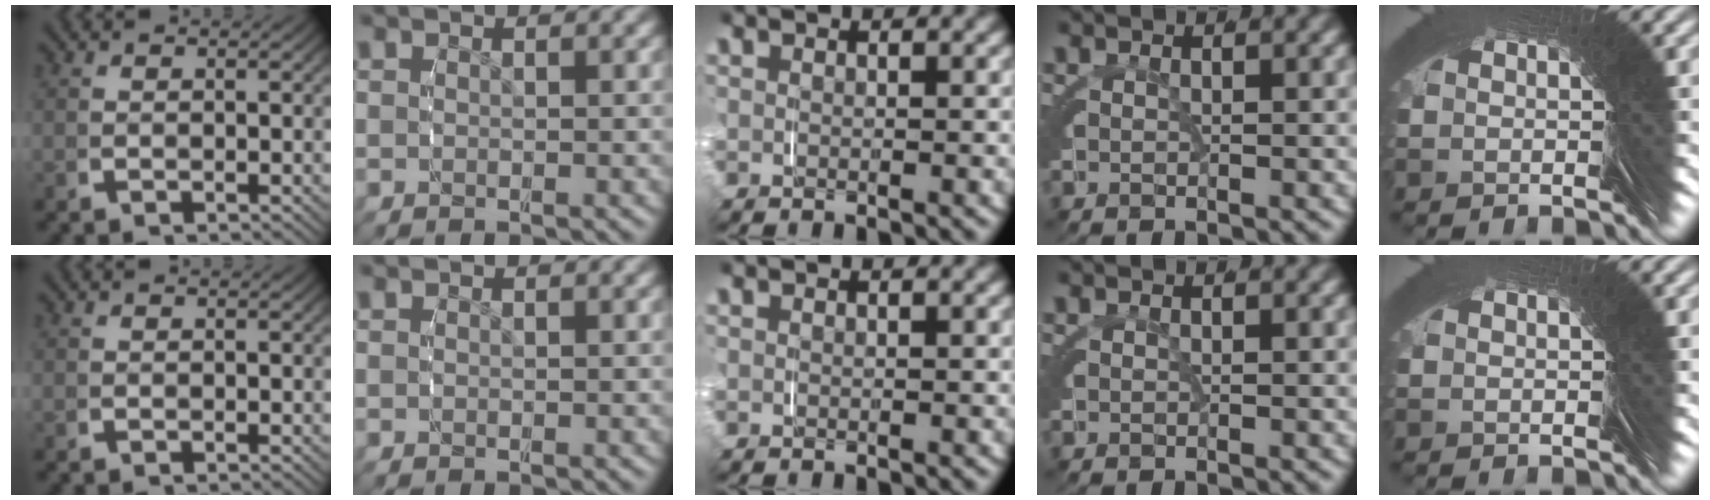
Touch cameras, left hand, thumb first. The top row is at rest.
{}